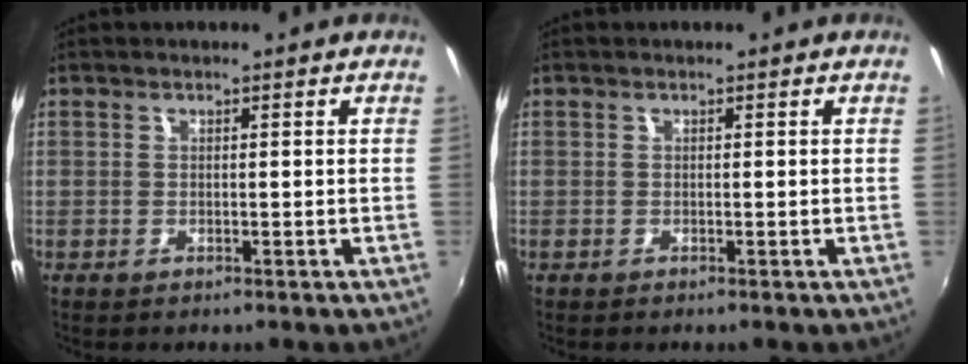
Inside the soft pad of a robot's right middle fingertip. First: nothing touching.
{"total": 0.0}